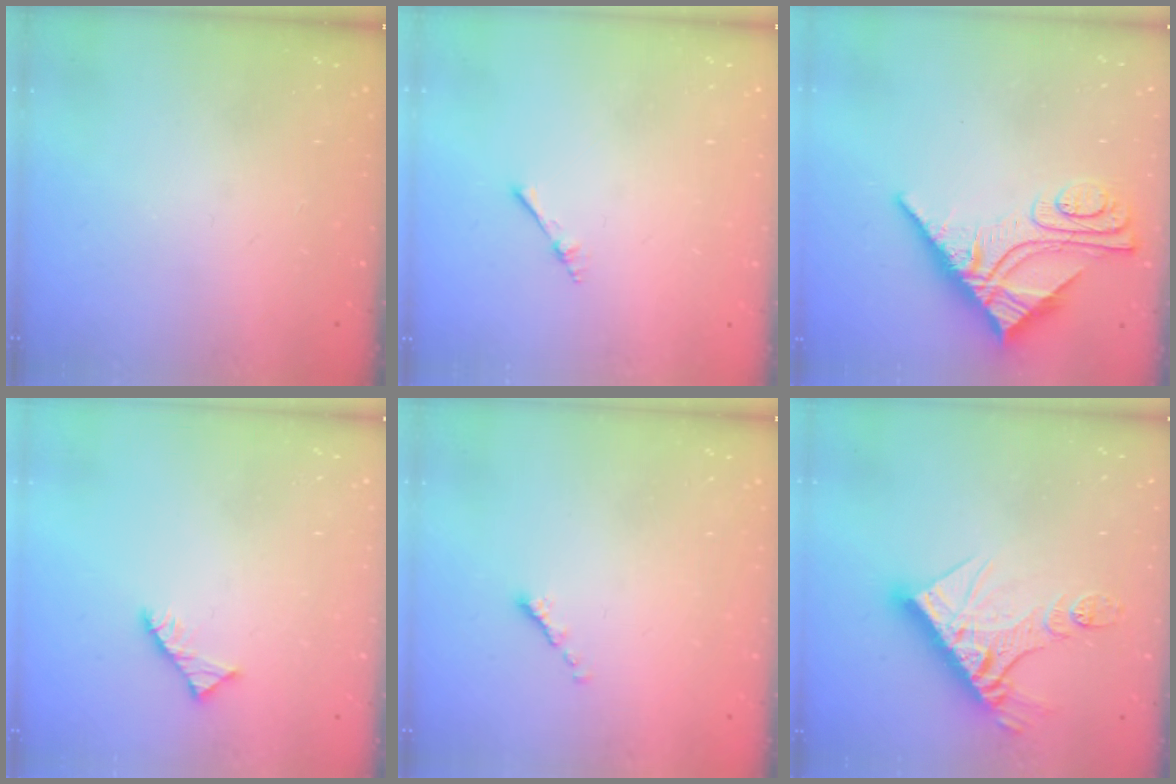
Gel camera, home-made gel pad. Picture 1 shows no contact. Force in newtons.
{"total": 2.2, "press": 2.1, "slide": 0.3}
{"total": 11.8, "press": 11.7, "slide": 1.2}
{"total": 2.9, "press": 2.9, "slide": 0.4}
{"total": 0.6, "press": 0.5, "slide": 0.3}
{"total": 14.5, "press": 14.4, "slide": 1.6}